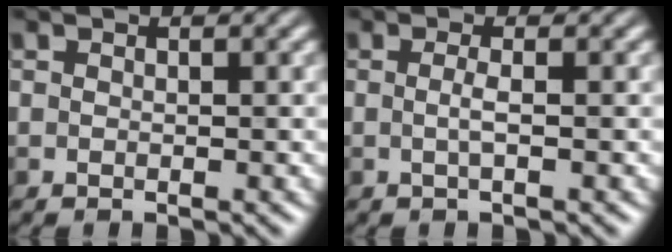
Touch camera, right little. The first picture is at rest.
{"total": 0.9, "force": [-0.2, -0.3, 0.8], "torque": [-0.020, -0.001, -0.001]}